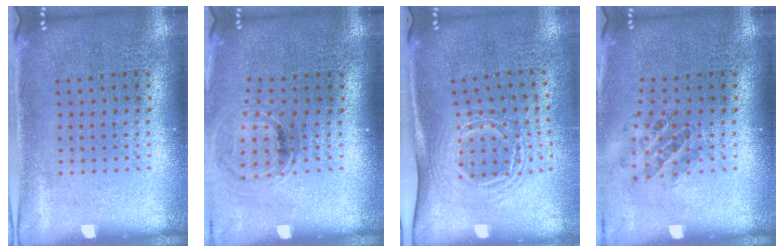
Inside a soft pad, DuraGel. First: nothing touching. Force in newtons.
{"total": 0.9, "press": 0.8, "slide": 0.3}
{"total": 1.7, "press": 1.2, "slide": 1.2}
{"total": 0.9, "press": 0.9, "slide": 0.0}